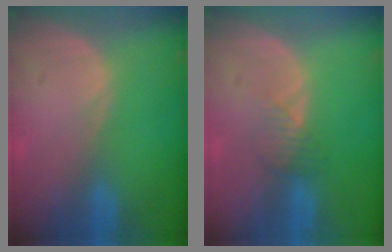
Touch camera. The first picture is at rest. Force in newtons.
{"total": 2.1, "press": 2.1, "slide": 0.2}